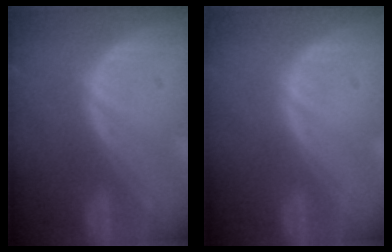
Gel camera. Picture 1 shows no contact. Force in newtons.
{"total": 0.0}